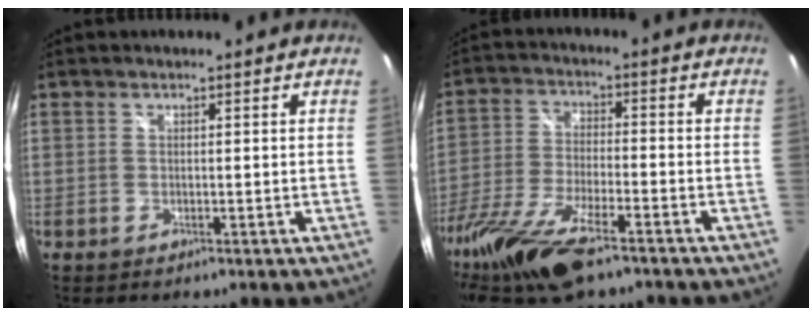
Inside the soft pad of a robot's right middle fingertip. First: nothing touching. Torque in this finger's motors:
{"motor_torque": [1.09, -1.04, 0.36, 0.12]}